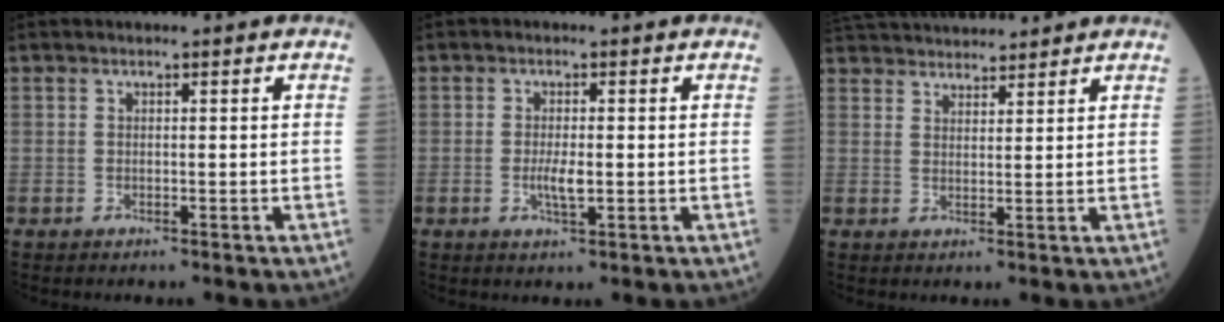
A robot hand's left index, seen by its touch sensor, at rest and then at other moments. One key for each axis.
{"total": 2.8, "fx": -0.3, "fy": 0.6, "fz": 2.7, "tx": -0.059, "ty": -0.003, "tz": -0.005}
{"total": 12.7, "fx": 11.9, "fy": 2.7, "fz": 3.7, "tx": -0.069, "ty": 0.042, "tz": 0.194}